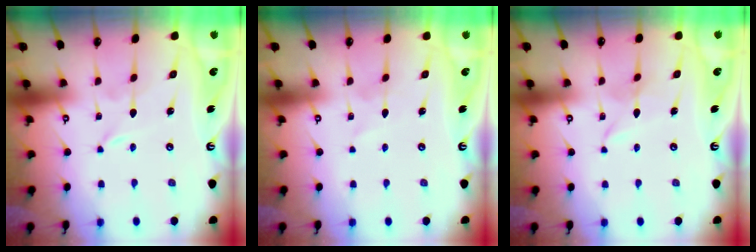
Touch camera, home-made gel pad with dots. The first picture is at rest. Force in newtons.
{"total": 1.1, "press": 1.1, "slide": 0.1}
{"total": 2.3, "press": 2.3, "slide": 0.2}